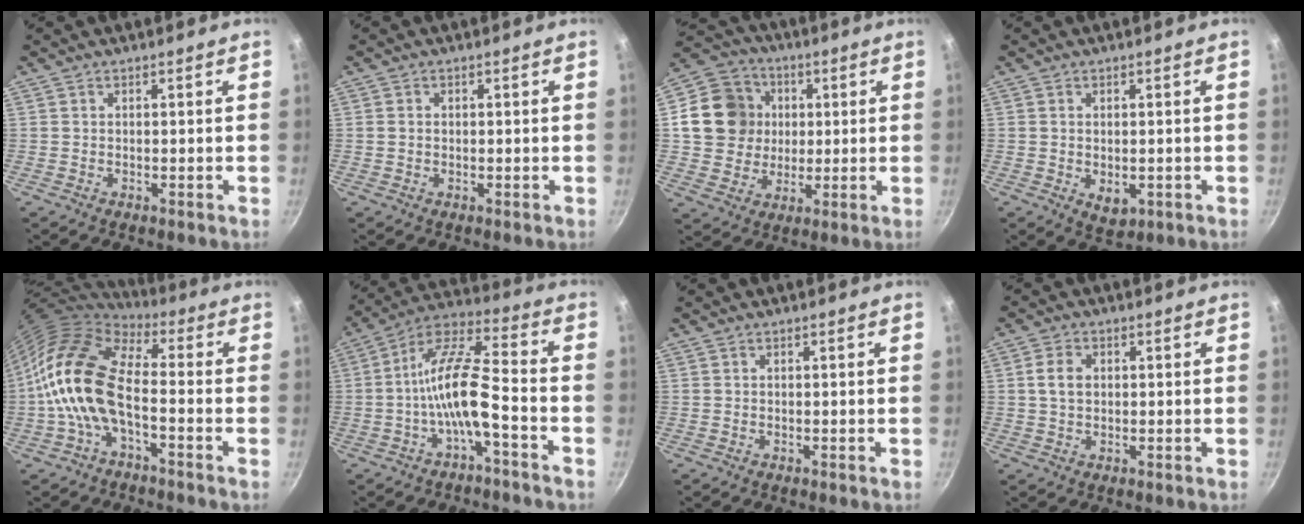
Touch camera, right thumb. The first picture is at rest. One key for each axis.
{"total": 1.1, "fx": 0.0, "fy": 1.0, "fz": 0.5, "tx": -0.007, "ty": 0.006, "tz": 0.000}
{"total": 14.0, "fx": 2.2, "fy": 12.6, "fz": 5.8, "tx": -0.080, "ty": 0.013, "tz": 0.035}
{"total": 3.8, "fx": -0.6, "fy": 2.5, "fz": 2.8, "tx": -0.043, "ty": -0.012, "tz": -0.004}
{"total": 13.9, "fx": -3.0, "fy": 6.9, "fz": 11.7, "tx": -0.213, "ty": 0.030, "tz": -0.069}
{"total": 12.2, "fx": -4.3, "fy": 3.4, "fz": 11.0, "tx": -0.215, "ty": 0.046, "tz": -0.084}
{"total": 0.0}
{"total": 3.8, "fx": 0.5, "fy": 2.8, "fz": 2.5, "tx": -0.040, "ty": 0.007, "tz": 0.007}